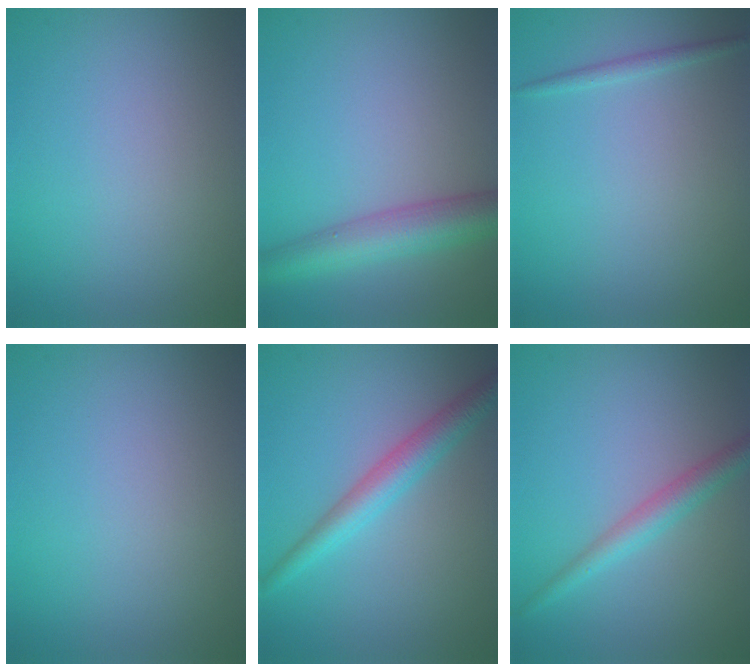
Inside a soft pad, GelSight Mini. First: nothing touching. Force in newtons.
{"total": 5.2, "press": 5.2, "slide": 0.1}
{"total": 0.9, "press": 0.9, "slide": 0.1}
{"total": 0.0}
{"total": 3.5, "press": 3.5, "slide": 0.1}
{"total": 2.6, "press": 2.5, "slide": 0.1}